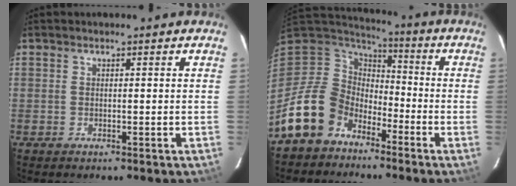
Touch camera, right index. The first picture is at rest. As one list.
[{"total": 13.7, "force": [-9.2, 9.3, 4.2], "torque": [-0.117, 0.018, -0.165]}]